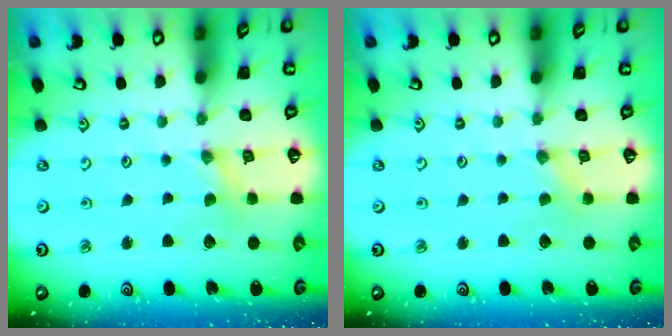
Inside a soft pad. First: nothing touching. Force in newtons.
{"total": 0.0}